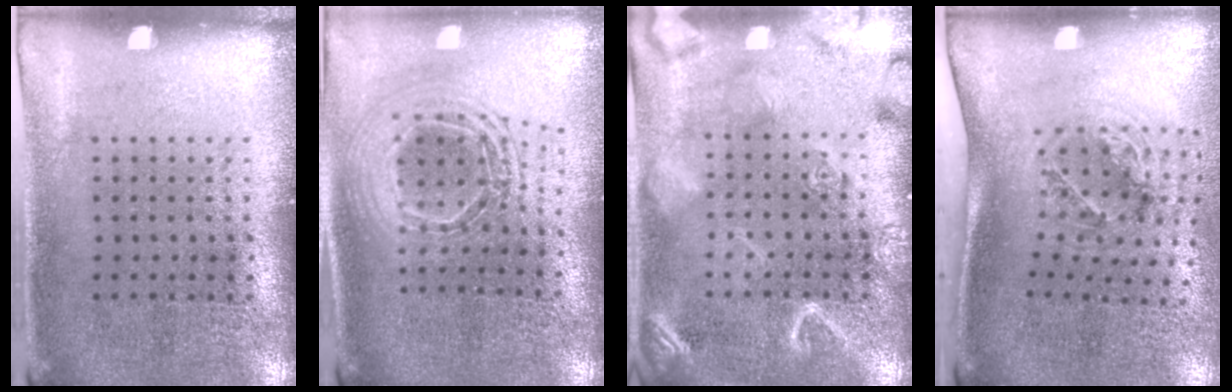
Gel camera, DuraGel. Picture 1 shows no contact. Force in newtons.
{"total": 1.9, "press": 1.5, "slide": 1.2}
{"total": 4.0, "press": 4.0, "slide": 0.5}
{"total": 1.4, "press": 1.2, "slide": 0.8}